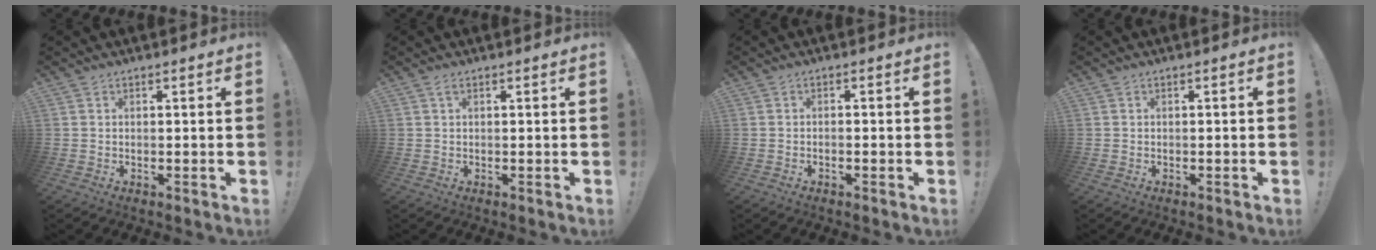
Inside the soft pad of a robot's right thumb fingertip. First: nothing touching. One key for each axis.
{"total": 0.9, "fx": 0.4, "fy": 0.2, "fz": 0.8, "tx": -0.014, "ty": 0.001, "tz": 0.005}
{"total": 1.2, "fx": -1.0, "fy": -0.2, "fz": 0.7, "tx": -0.013, "ty": 0.001, "tz": -0.017}
{"total": 0.7, "fx": -0.5, "fy": -0.3, "fz": 0.3, "tx": -0.006, "ty": -0.002, "tz": -0.010}